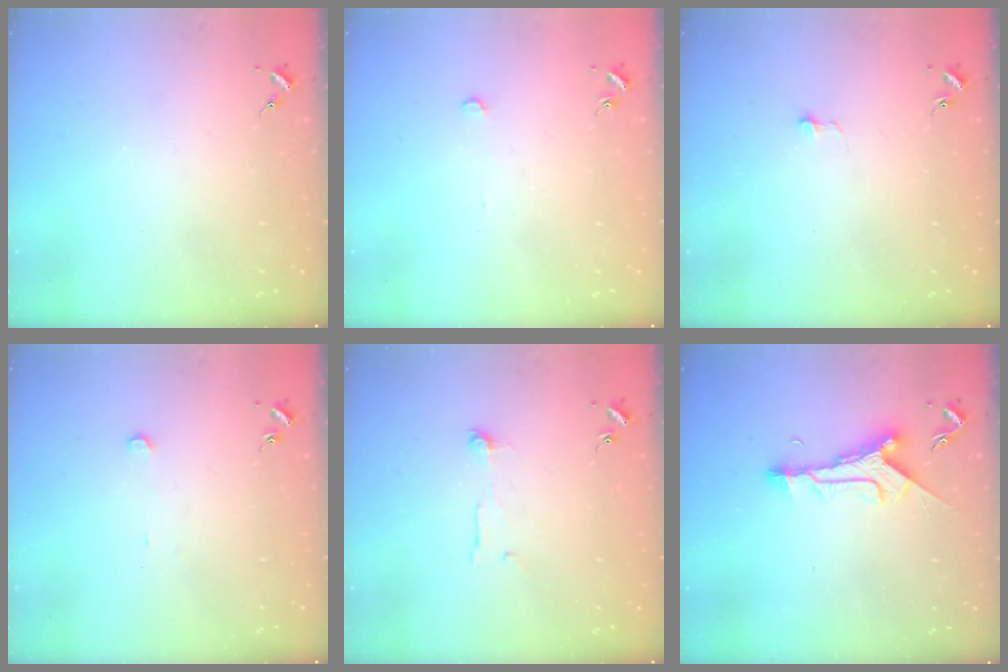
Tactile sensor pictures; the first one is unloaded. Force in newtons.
{"total": 2.8, "press": 2.8, "slide": 0.1}
{"total": 3.1, "press": 3.1, "slide": 0.3}
{"total": 2.4, "press": 2.4, "slide": 0.2}
{"total": 4.9, "press": 4.9, "slide": 0.5}
{"total": 9.8, "press": 9.8, "slide": 0.6}